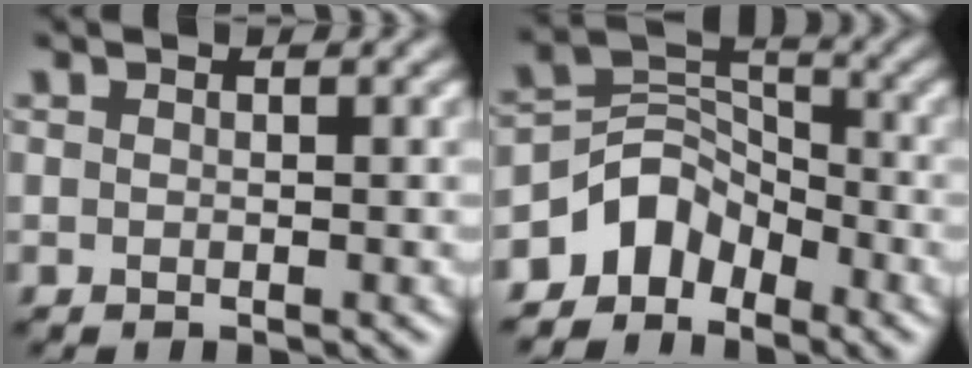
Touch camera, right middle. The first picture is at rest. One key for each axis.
{"total": 4.6, "fx": -3.3, "fy": 2.9, "fz": 1.3, "tx": -0.012, "ty": 0.010, "tz": -0.069}